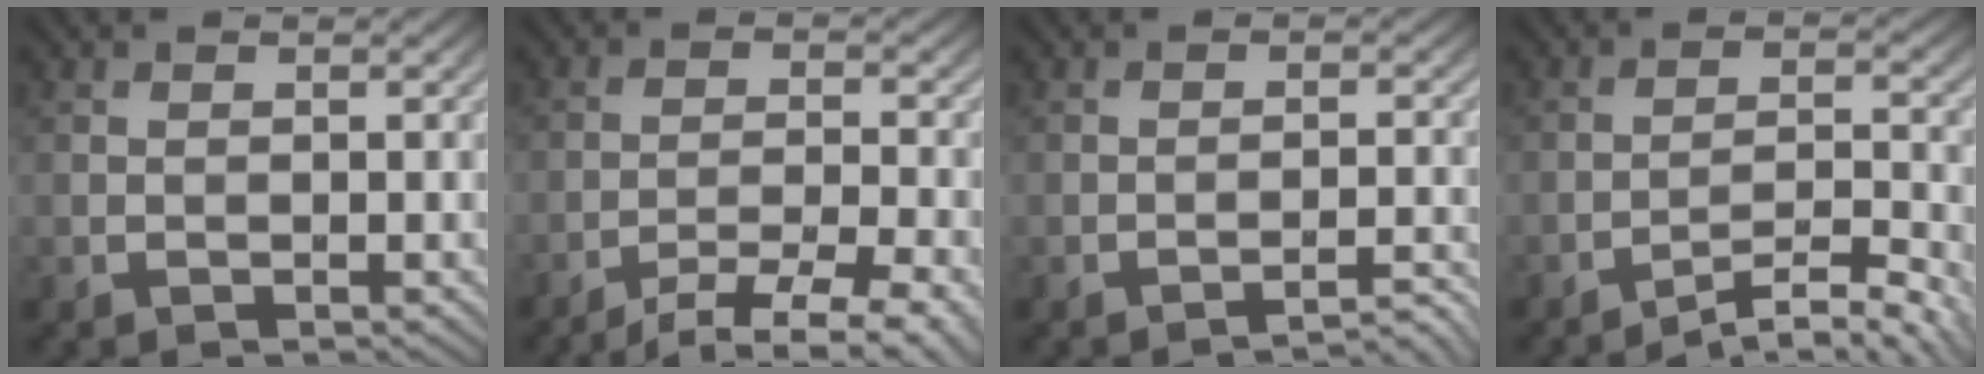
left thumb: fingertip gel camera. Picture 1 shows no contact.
{"total": 5.6, "force": [-4.4, 0.4, 3.4], "torque": [-0.062, 0.000, -0.066]}
{"total": 2.6, "force": [-2.4, -0.8, 0.4], "torque": [-0.003, 0.012, -0.035]}
{"total": 4.8, "force": [-4.2, -0.1, 2.2], "torque": [-0.034, 0.008, -0.064]}